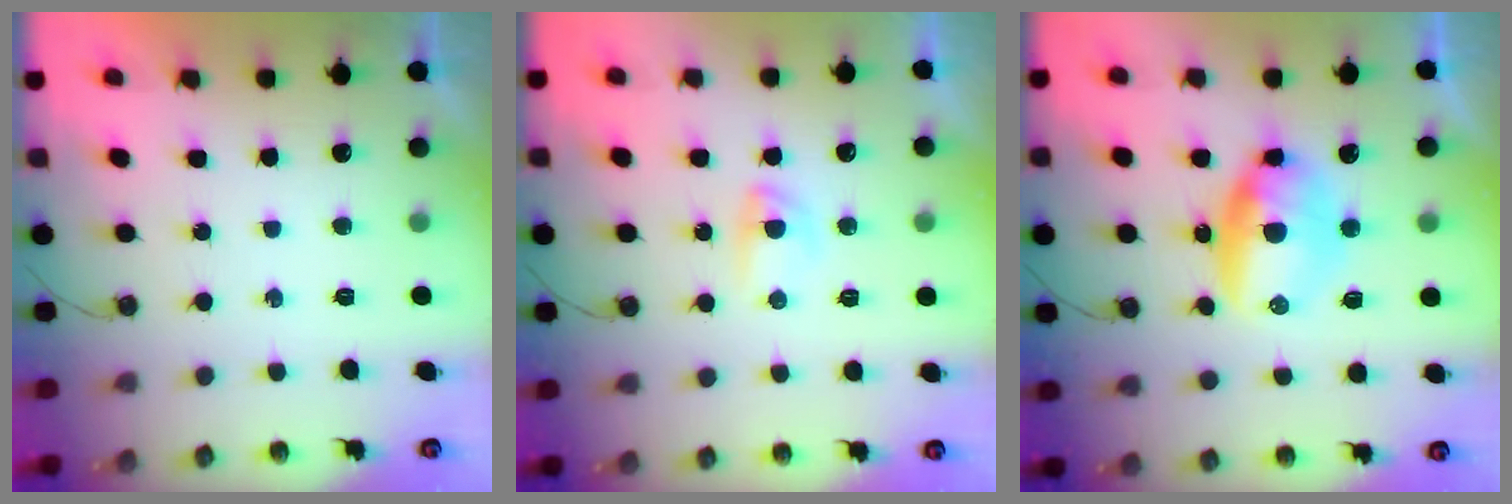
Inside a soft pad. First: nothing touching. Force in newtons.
{"total": 13.6, "press": 5.9, "slide": 12.2}
{"total": 9.3, "press": 9.3, "slide": 0.3}